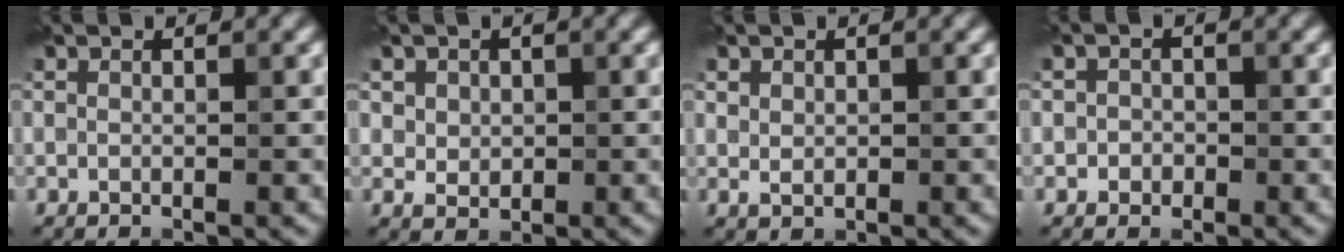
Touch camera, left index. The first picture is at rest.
{"total": 2.8, "force": [1.0, 2.3, 1.2], "torque": [-0.028, 0.001, 0.029]}
{"total": 1.2, "force": [0.5, 1.0, 0.6], "torque": [-0.008, -0.002, 0.012]}
{"total": 1.4, "force": [-0.3, 1.4, 0.3], "torque": [0.010, -0.002, -0.012]}